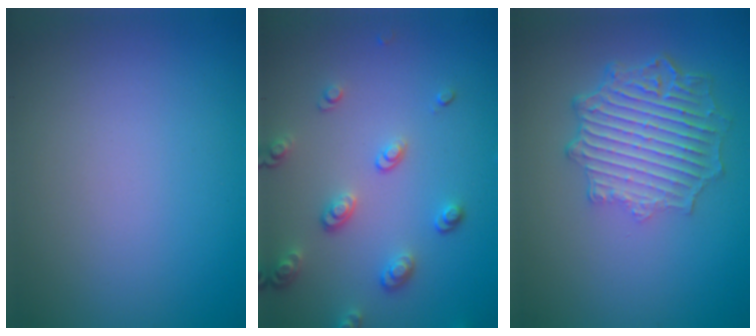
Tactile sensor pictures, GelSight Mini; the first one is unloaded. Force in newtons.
{"total": 3.2, "press": 2.8, "slide": 1.7}
{"total": 6.1, "press": 4.6, "slide": 4.0}